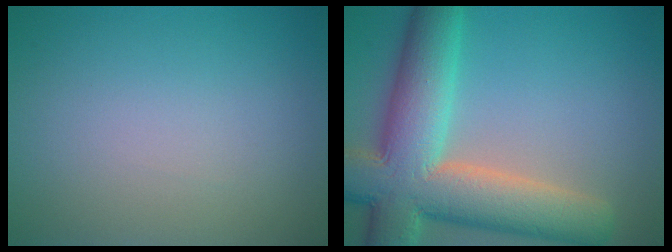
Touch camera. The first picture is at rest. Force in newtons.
{"total": 12.2, "press": 12.1, "slide": 1.1}